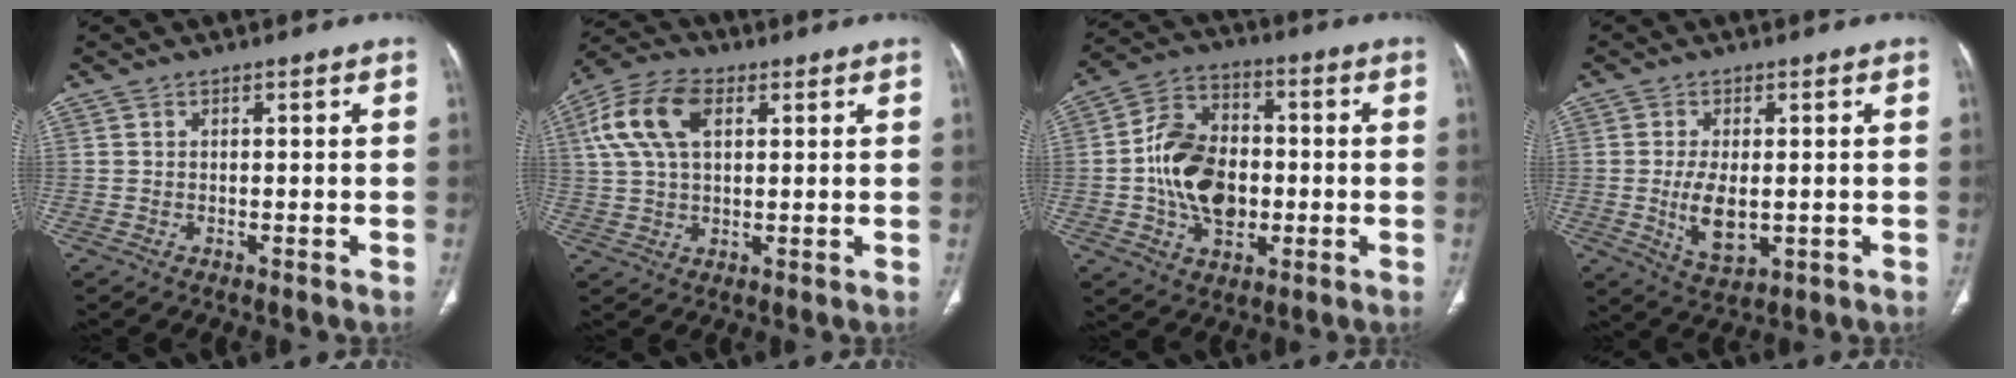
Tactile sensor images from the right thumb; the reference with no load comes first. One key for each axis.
{"total": 11.9, "fx": 3.9, "fy": 6.9, "fz": 8.9, "tx": -0.183, "ty": 0.018, "tz": 0.070}
{"total": 15.3, "fx": -1.5, "fy": 10.8, "fz": 10.8, "tx": -0.168, "ty": 0.024, "tz": -0.024}
{"total": 7.2, "fx": -0.6, "fy": 3.8, "fz": 6.1, "tx": -0.111, "ty": -0.013, "tz": 0.001}